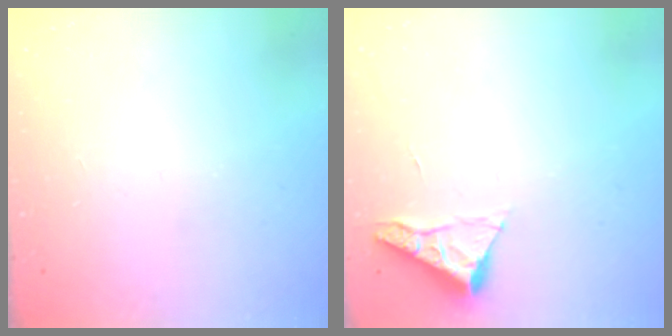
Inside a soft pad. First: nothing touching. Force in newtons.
{"total": 5.3, "press": 5.3, "slide": 0.5}